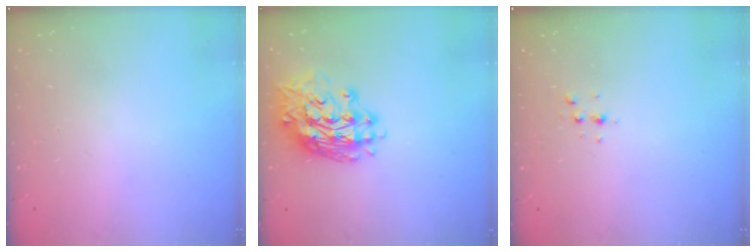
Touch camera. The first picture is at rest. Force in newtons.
{"total": 15.0, "press": 14.9, "slide": 1.4}
{"total": 3.7, "press": 3.2, "slide": 1.7}